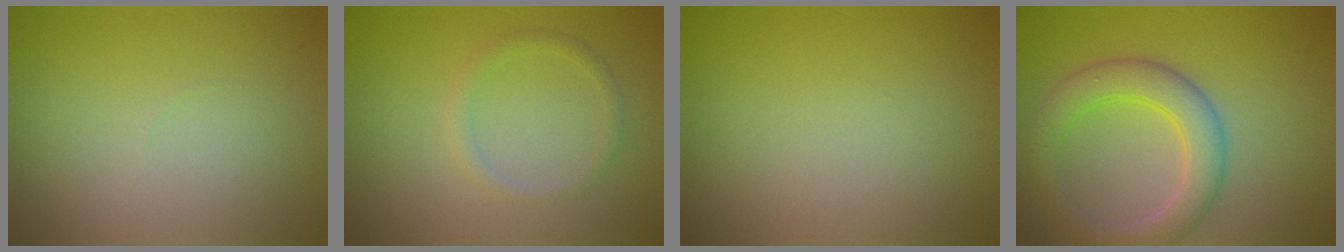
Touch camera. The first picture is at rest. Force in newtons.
{"total": 1.3, "press": 1.3, "slide": 0.1}
{"total": 0.0}
{"total": 4.9, "press": 4.9, "slide": 0.3}